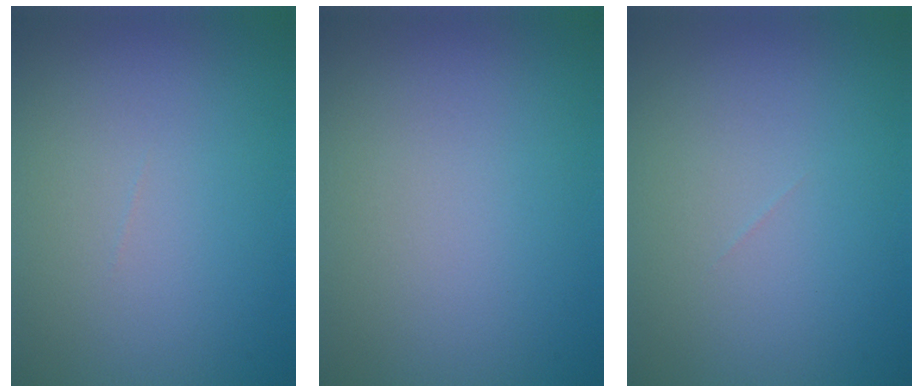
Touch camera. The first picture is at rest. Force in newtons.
{"total": 0.0}
{"total": 0.0}